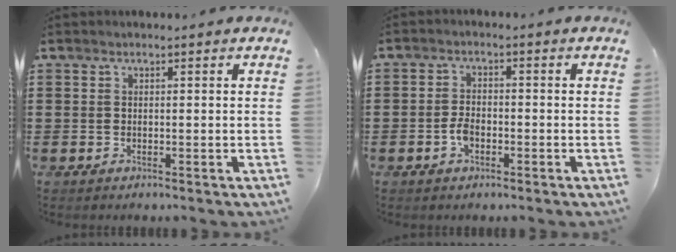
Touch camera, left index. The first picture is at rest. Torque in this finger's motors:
{"motor_torque": [0.72, 0.71, 0.17, 0.05]}